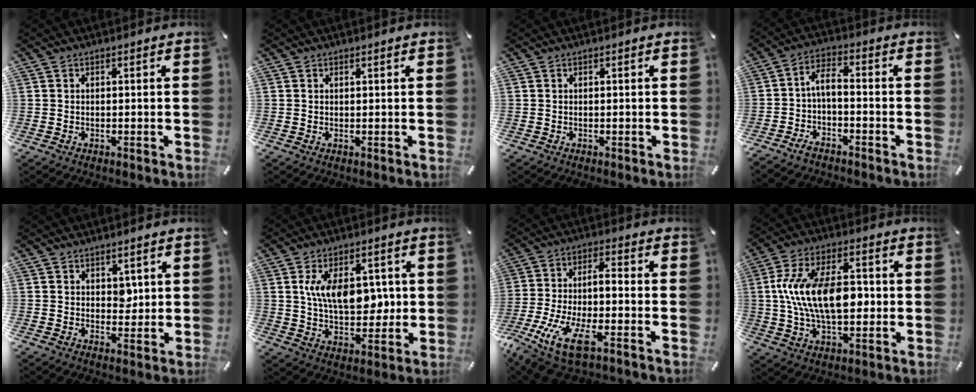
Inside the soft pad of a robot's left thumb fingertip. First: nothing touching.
{"total": 0.5, "force": [0.3, 0.0, 0.4], "torque": [-0.007, -0.001, 0.006]}
{"total": 0.0}
{"total": 4.4, "force": [-1.8, 1.5, 3.7], "torque": [-0.073, 0.008, -0.037]}
{"total": 3.3, "force": [1.5, 2.5, 1.5], "torque": [-0.001, -0.010, 0.020]}
{"total": 12.5, "force": [2.2, 7.1, 10.1], "torque": [-0.172, -0.007, 0.035]}
{"total": 11.6, "force": [-6.0, 3.8, 9.2], "torque": [-0.191, 0.004, -0.111]}
{"total": 17.1, "force": [0.2, 9.7, 14.0], "torque": [-0.279, 0.002, 0.000]}